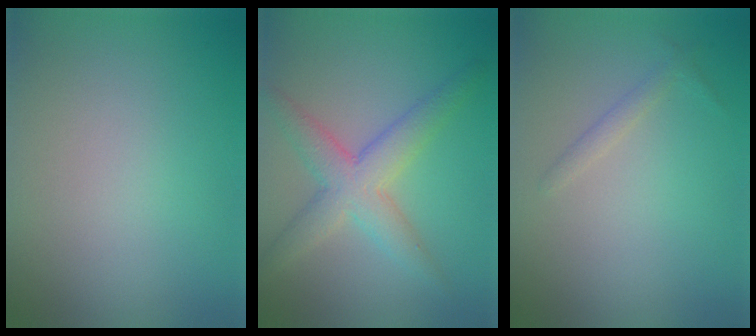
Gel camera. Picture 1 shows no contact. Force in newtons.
{"total": 4.5, "press": 4.5, "slide": 0.1}
{"total": 0.9, "press": 0.9, "slide": 0.1}